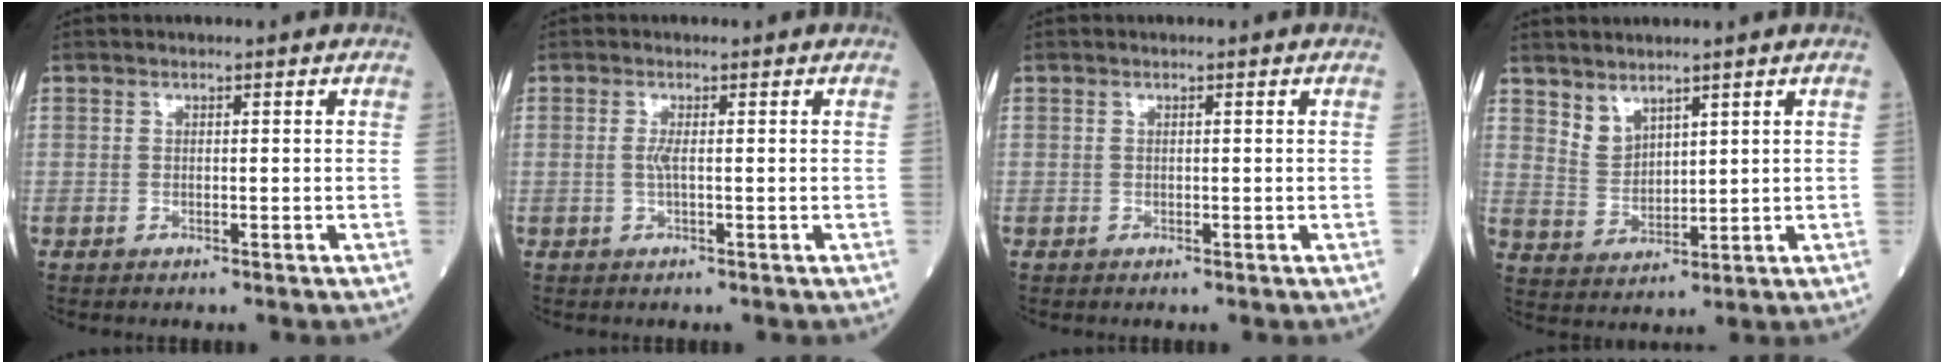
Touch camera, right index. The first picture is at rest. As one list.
[{"total": 1.3, "force": [0.0, 0.0, 1.3], "torque": [-0.035, -0.001, -0.003]}, {"total": 0.0}, {"total": 4.0, "force": [3.3, 1.8, 1.6], "torque": [-0.038, 0.000, 0.078]}]